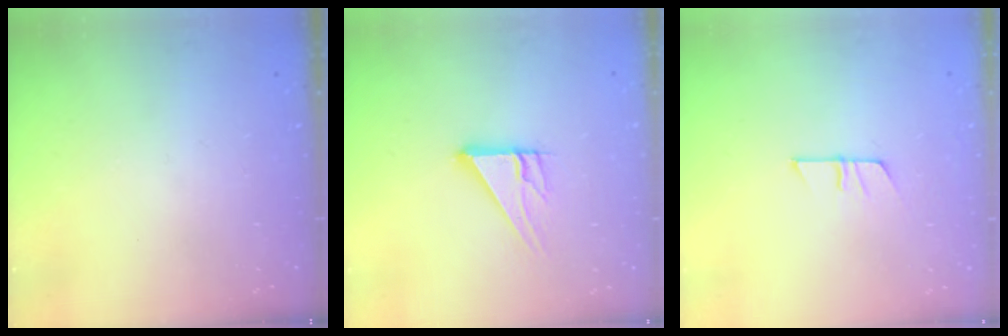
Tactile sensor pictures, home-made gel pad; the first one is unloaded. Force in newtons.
{"total": 10.2, "press": 10.2, "slide": 1.0}
{"total": 7.1, "press": 7.1, "slide": 0.6}